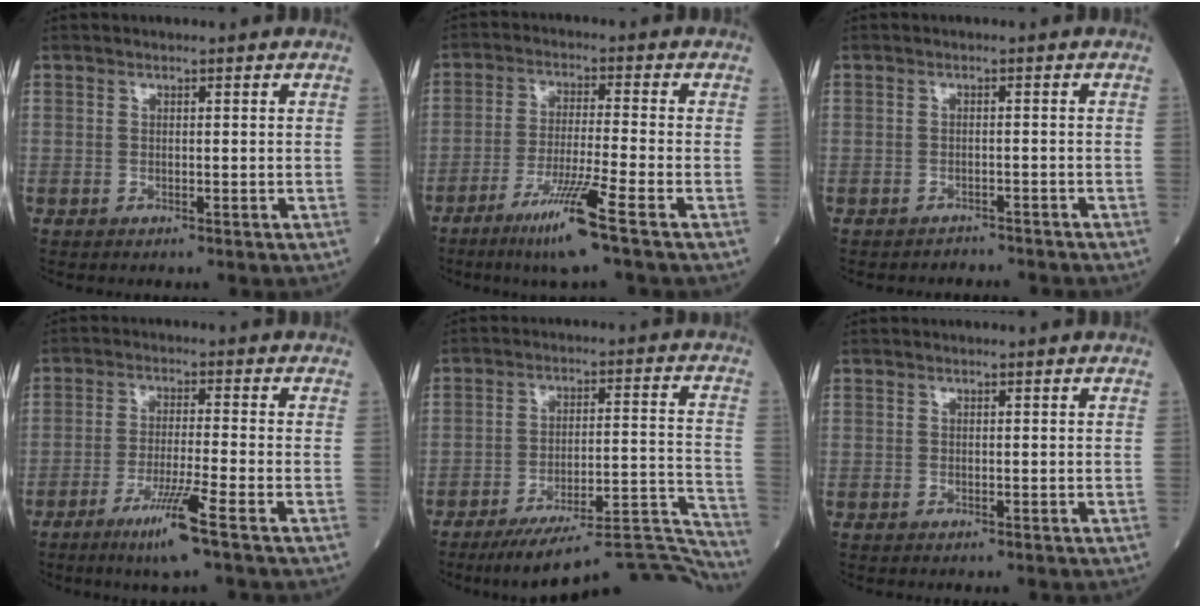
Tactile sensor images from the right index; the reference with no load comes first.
{"total": 9.0, "force": [-5.3, -1.2, 7.2], "torque": [-0.136, -0.027, -0.101]}
{"total": 2.8, "force": [-2.8, 0.5, -0.3], "torque": [0.008, -0.002, -0.038]}
{"total": 7.1, "force": [-4.1, -1.0, 5.7], "torque": [-0.106, -0.019, -0.079]}
{"total": 21.1, "force": [-19.9, 0.8, 6.7], "torque": [-0.032, 0.034, -0.275]}
{"total": 0.0}